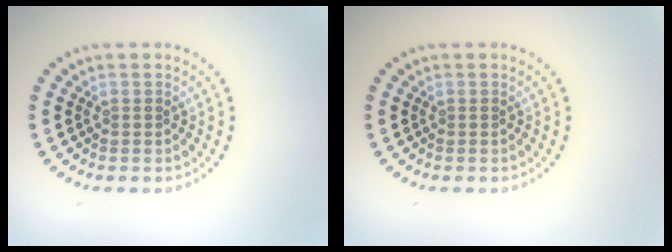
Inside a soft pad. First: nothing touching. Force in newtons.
{"total": 0.0}